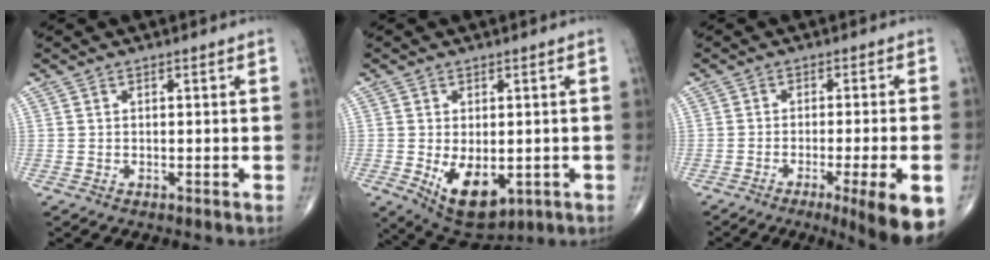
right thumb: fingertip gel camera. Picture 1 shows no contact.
{"total": 10.0, "force": [-2.2, 5.7, 7.9], "torque": [-0.112, -0.015, -0.017]}
{"total": 12.4, "force": [-6.2, 1.4, 10.7], "torque": [-0.111, 0.000, -0.084]}